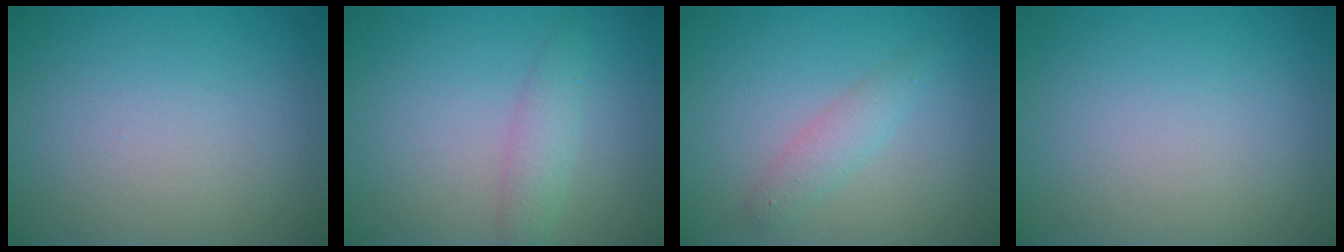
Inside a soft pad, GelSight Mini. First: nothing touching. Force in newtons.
{"total": 2.2, "press": 2.2, "slide": 0.0}
{"total": 1.9, "press": 1.9, "slide": 0.0}
{"total": 0.0}